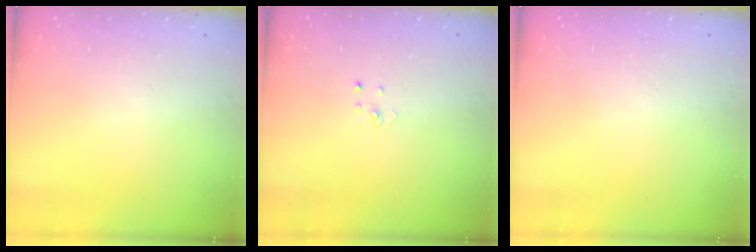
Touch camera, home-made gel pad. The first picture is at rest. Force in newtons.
{"total": 1.9, "press": 1.9, "slide": 0.2}
{"total": 0.0}